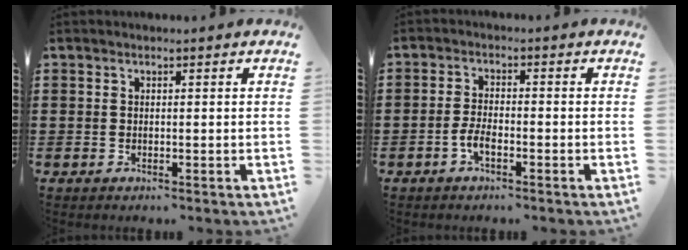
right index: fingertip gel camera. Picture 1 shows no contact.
{"total": 2.8, "force": [-1.4, 0.9, 2.3], "torque": [-0.055, -0.001, -0.031]}